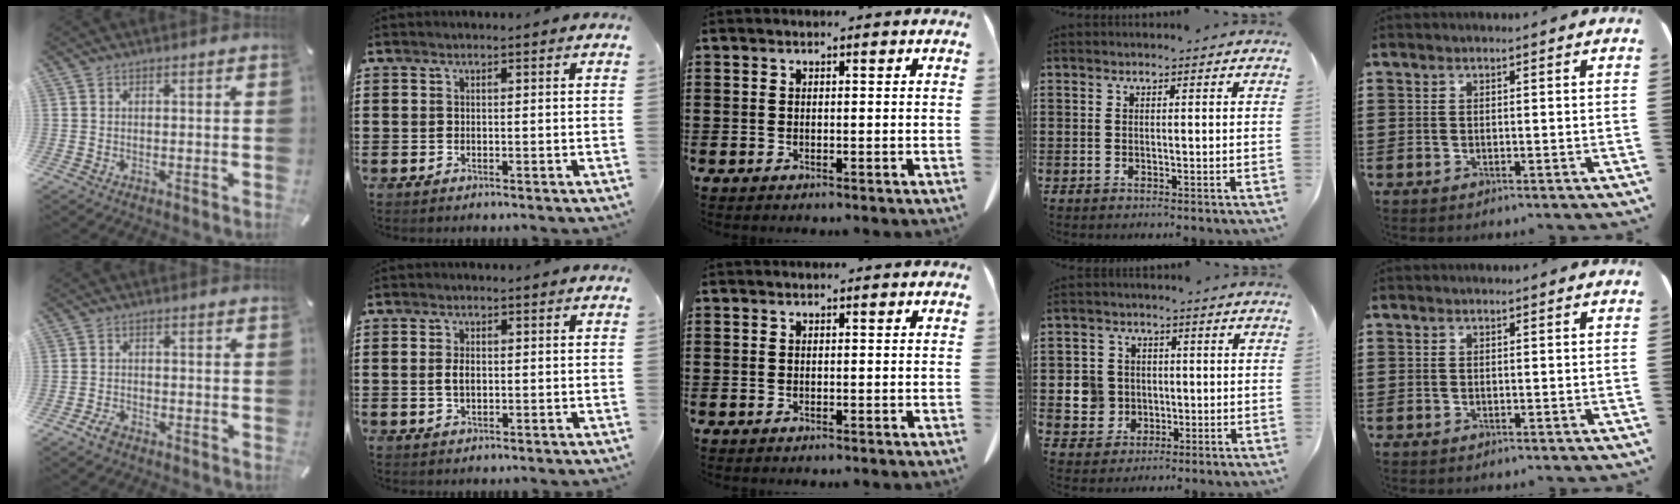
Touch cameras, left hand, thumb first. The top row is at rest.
{"thumb": {"total": 2.9, "force": [-2.0, 1.5, 1.5], "torque": [-0.040, 0.007, -0.043]}, "index": {"total": 2.2, "force": [0.1, 1.1, 1.9], "torque": [-0.040, 0.004, 0.001]}, "ring": {"total": 5.9, "force": [-0.5, 5.7, 1.5], "torque": [-0.054, 0.014, -0.005]}}